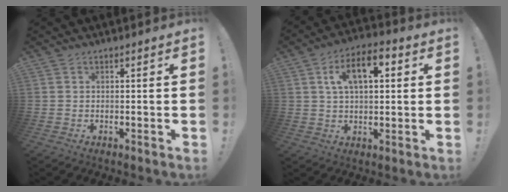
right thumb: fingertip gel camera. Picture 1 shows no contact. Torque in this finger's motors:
{"motor_torque": [0.33, 0.33, 0.05, 0.05, 0.29]}